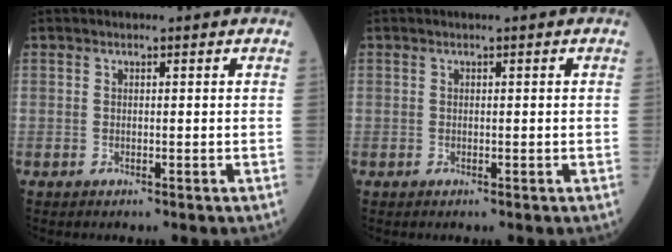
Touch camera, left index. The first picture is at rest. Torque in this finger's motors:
{"motor_torque": [0.11, -0.27, 0.02, 0.01]}